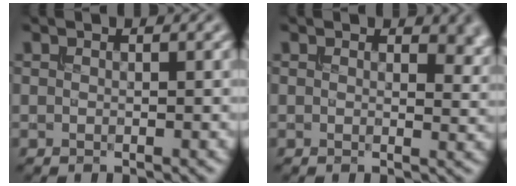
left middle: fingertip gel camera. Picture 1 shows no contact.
{"total": 2.8, "force": [1.4, 1.7, 1.8], "torque": [-0.023, -0.007, 0.020]}